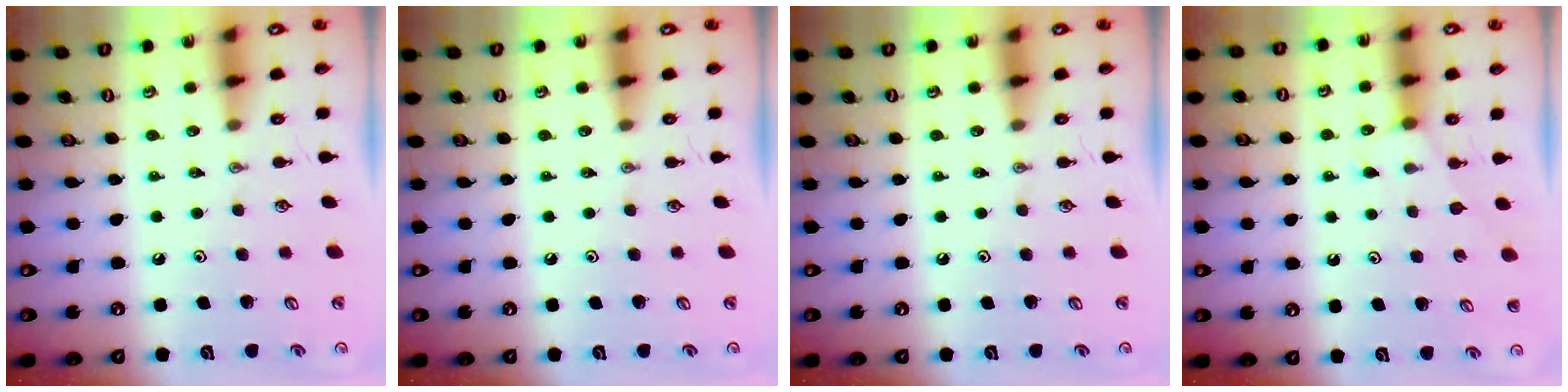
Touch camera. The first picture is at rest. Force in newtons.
{"total": 0.0}
{"total": 0.0}
{"total": 4.3, "press": 4.3, "slide": 0.4}